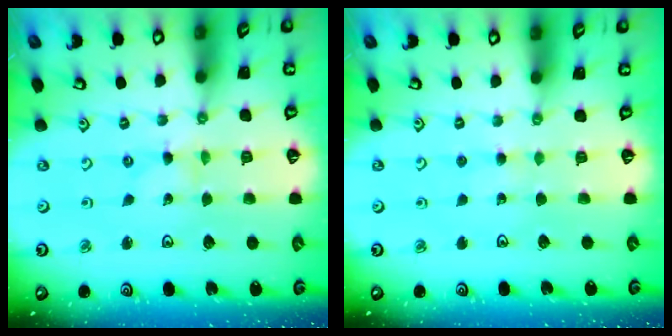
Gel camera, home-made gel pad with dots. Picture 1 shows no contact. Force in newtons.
{"total": 2.5, "press": 2.5, "slide": 0.4}